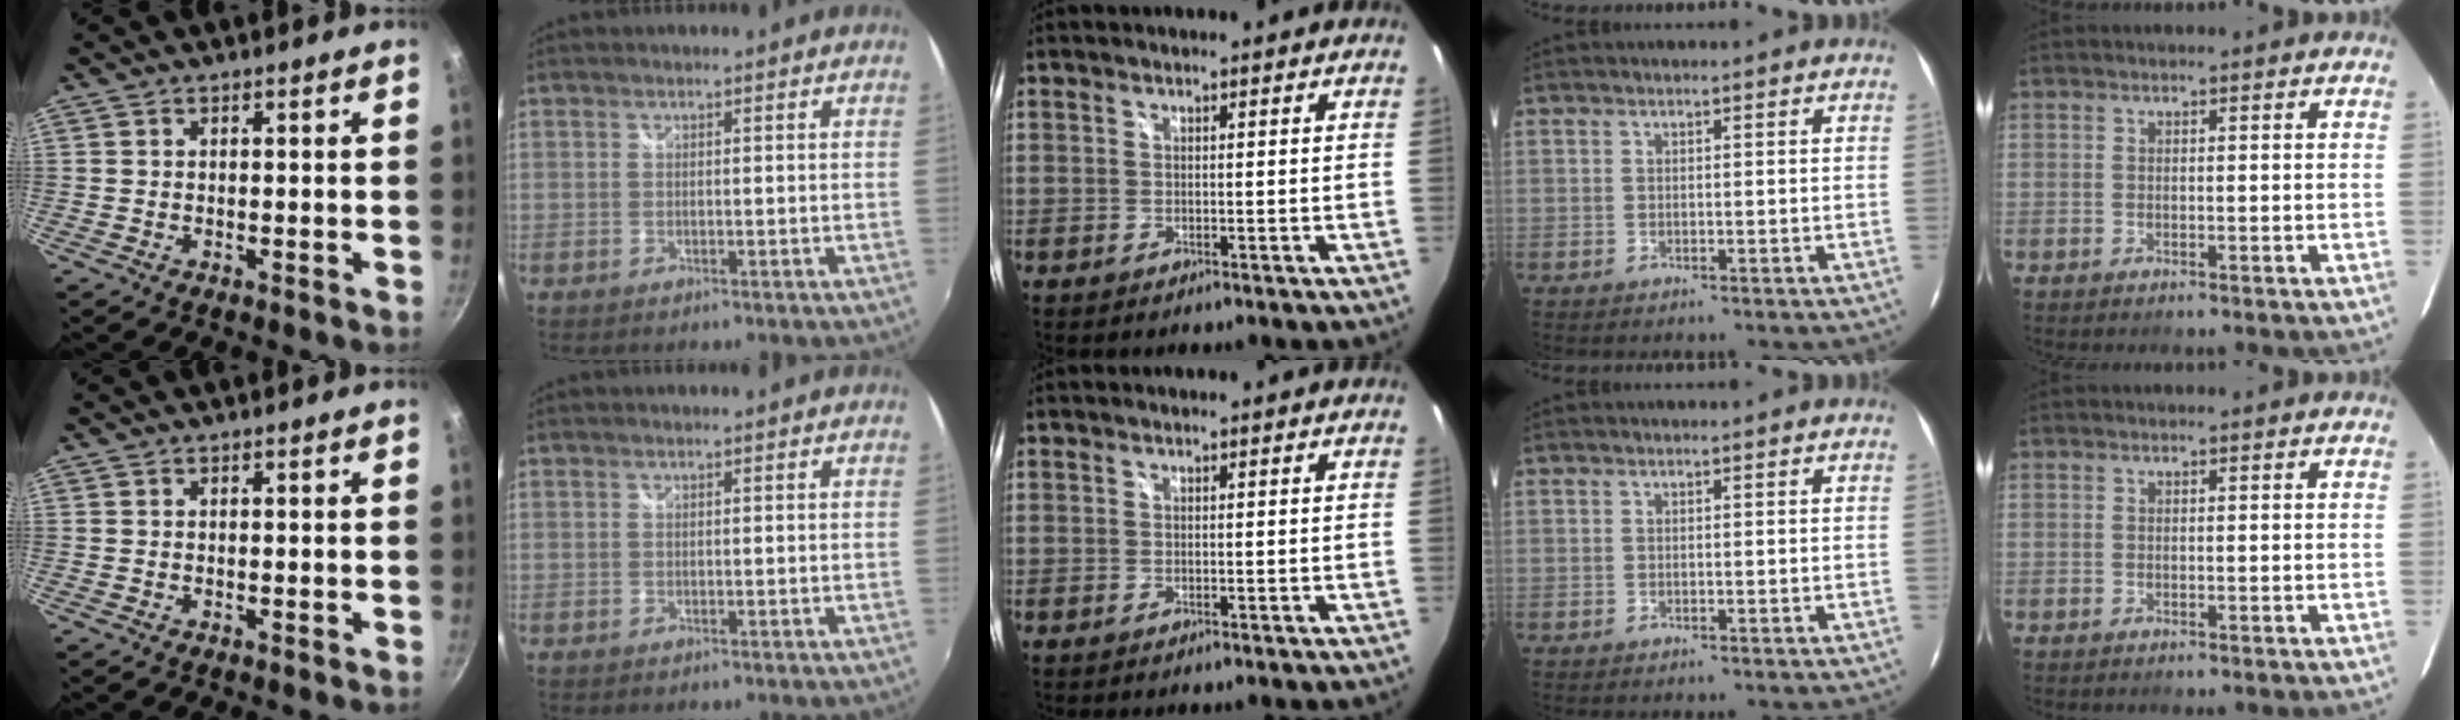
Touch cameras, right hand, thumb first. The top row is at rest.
{}